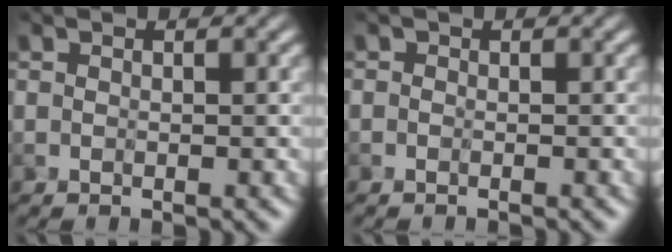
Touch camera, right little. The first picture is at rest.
{"total": 0.9, "force": [-0.9, 0.1, -0.1], "torque": [0.007, -0.007, -0.012]}